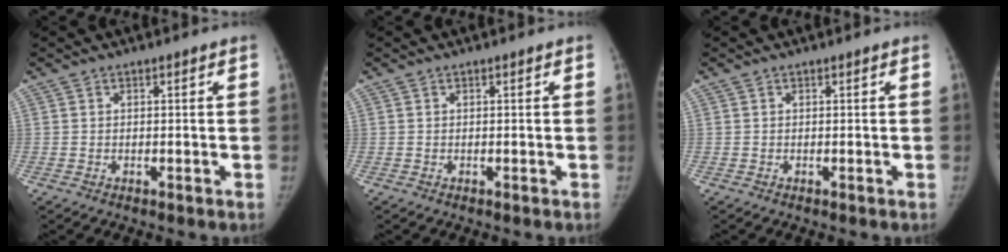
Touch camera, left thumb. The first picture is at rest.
{"total": 0.0}
{"total": 0.0}